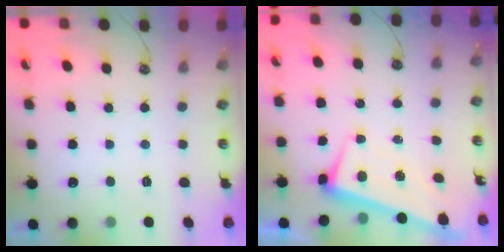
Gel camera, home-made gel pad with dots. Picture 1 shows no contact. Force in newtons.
{"total": 1.5, "press": 0.5, "slide": 1.4}